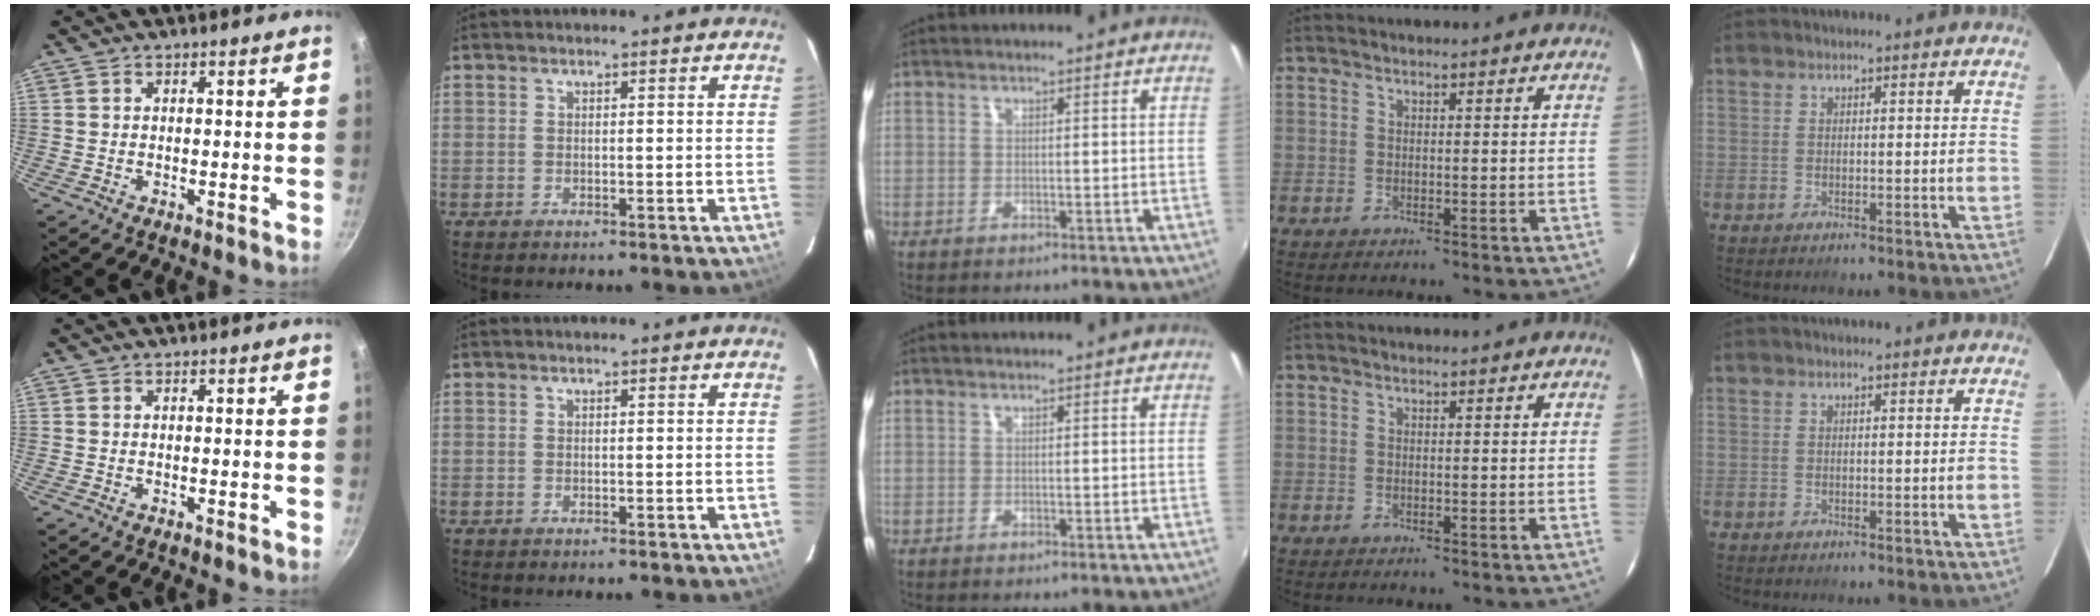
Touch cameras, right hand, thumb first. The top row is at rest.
{}